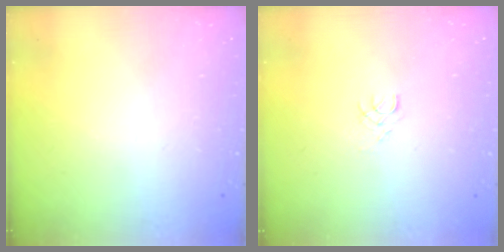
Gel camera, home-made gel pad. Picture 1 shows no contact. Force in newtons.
{"total": 2.5, "press": 2.5, "slide": 0.2}